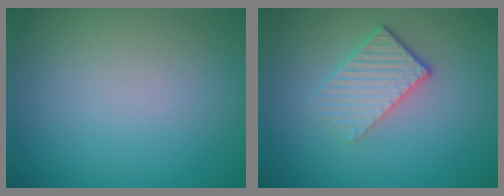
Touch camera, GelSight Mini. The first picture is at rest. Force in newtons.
{"total": 3.4, "press": 2.6, "slide": 2.1}